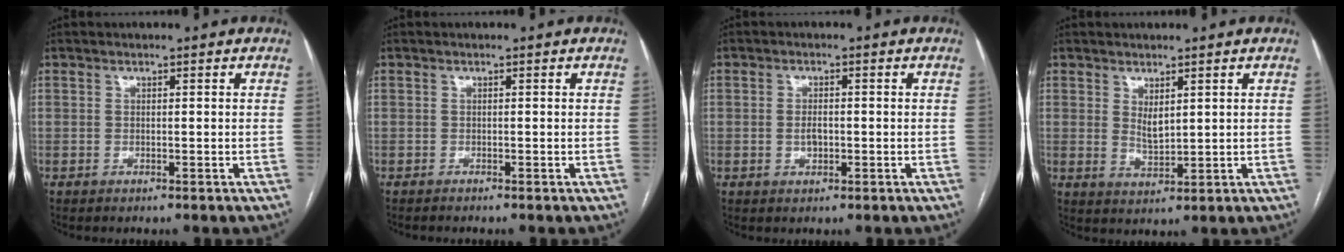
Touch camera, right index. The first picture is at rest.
{"total": 0.5, "force": [-0.5, -0.1, 0.1], "torque": [-0.006, -0.003, -0.009]}
{"total": 2.2, "force": [-0.4, 1.2, 1.8], "torque": [-0.033, 0.002, -0.005]}
{"total": 2.9, "force": [1.2, 1.2, 2.4], "torque": [-0.048, -0.009, 0.031]}